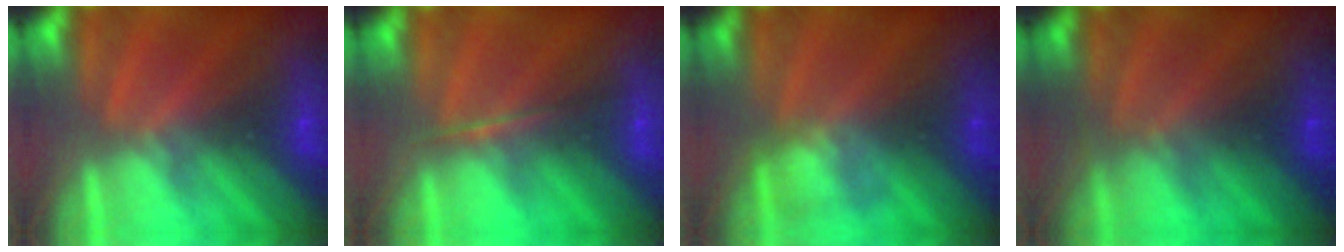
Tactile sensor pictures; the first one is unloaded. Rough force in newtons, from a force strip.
{"total": 1.7}
{"total": 2.3}
{"total": 1.8}